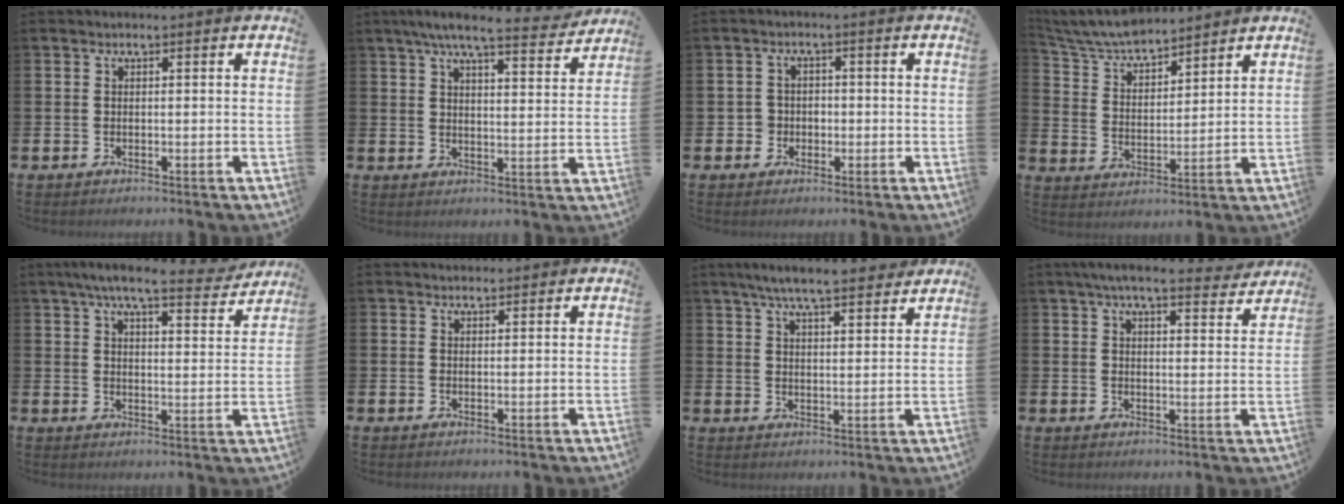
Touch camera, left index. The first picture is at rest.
{"total": 7.2, "force": [6.4, 0.9, 3.2], "torque": [-0.069, -0.028, 0.108]}
{"total": 2.5, "force": [-0.7, 2.4, 0.2], "torque": [-0.011, 0.006, -0.021]}
{"total": 6.3, "force": [6.1, 1.0, 1.3], "torque": [-0.055, -0.034, 0.108]}
{"total": 7.2, "force": [6.3, 1.1, 3.3], "torque": [-0.062, -0.032, 0.107]}
{"total": 1.4, "force": [1.3, 0.5, 0.0], "torque": [0.007, 0.000, 0.023]}
{"total": 6.6, "force": [6.2, 0.6, 2.2], "torque": [-0.048, -0.031, 0.108]}
{"total": 6.0, "force": [5.4, 0.9, 2.4], "torque": [-0.049, -0.022, 0.094]}